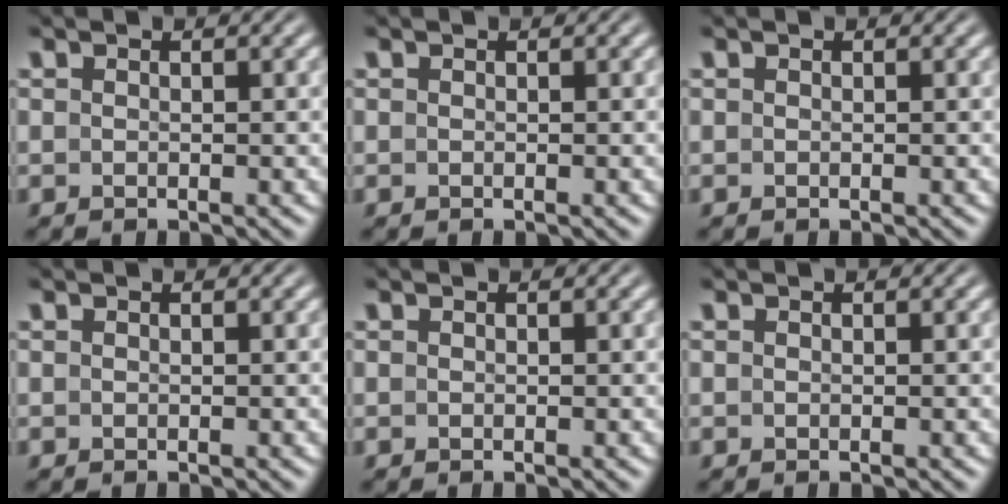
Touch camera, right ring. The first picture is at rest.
{"total": 0.0}
{"total": 0.0}
{"total": 0.0}
{"total": 0.0}
{"total": 0.0}